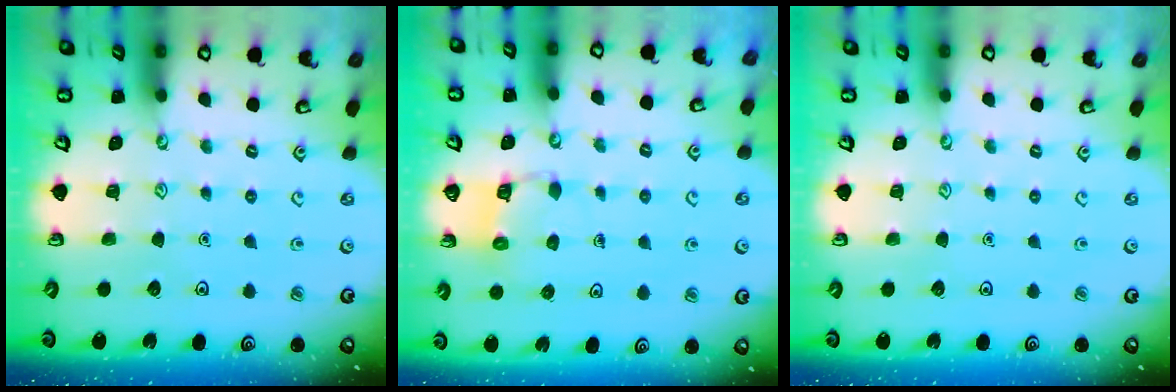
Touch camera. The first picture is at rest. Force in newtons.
{"total": 7.7, "press": 7.7, "slide": 0.2}
{"total": 0.0}